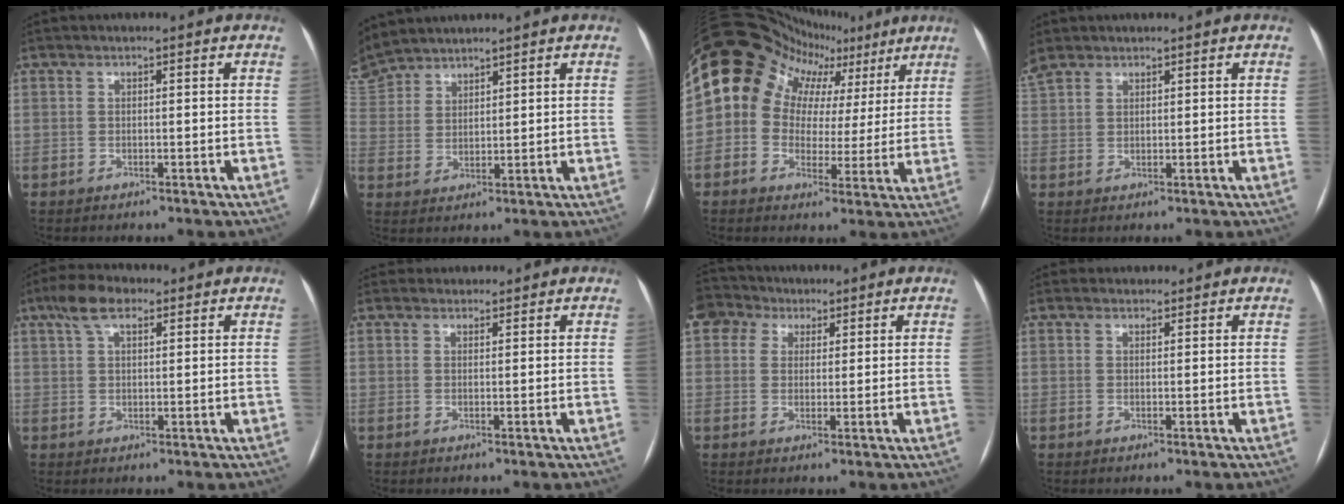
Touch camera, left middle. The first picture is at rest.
{"total": 10.4, "force": [9.4, 3.8, 2.3], "torque": [-0.084, 0.017, 0.205]}
{"total": 16.7, "force": [7.5, 13.2, 6.8], "torque": [-0.100, 0.072, 0.100]}
{"total": 4.3, "force": [3.3, 2.5, 1.2], "torque": [-0.045, 0.019, 0.076]}
{"total": 5.3, "force": [3.3, 2.1, 3.6], "torque": [-0.076, 0.022, 0.061]}
{"total": 2.0, "force": [1.9, 0.7, -0.3], "torque": [0.007, 0.019, 0.029]}
{"total": 5.9, "force": [3.6, 4.4, 1.6], "torque": [-0.043, 0.034, 0.072]}
{"total": 1.6, "force": [1.4, 0.6, -0.3], "torque": [0.004, 0.015, 0.021]}